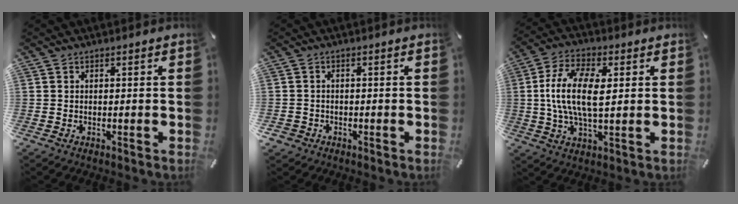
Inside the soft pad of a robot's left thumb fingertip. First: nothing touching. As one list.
[{"total": 2.2, "force": [-1.2, 1.8, 0.5], "torque": [-0.008, 0.006, -0.026]}, {"total": 12.7, "force": [1.5, 5.9, 11.2], "torque": [-0.237, 0.002, 0.027]}]